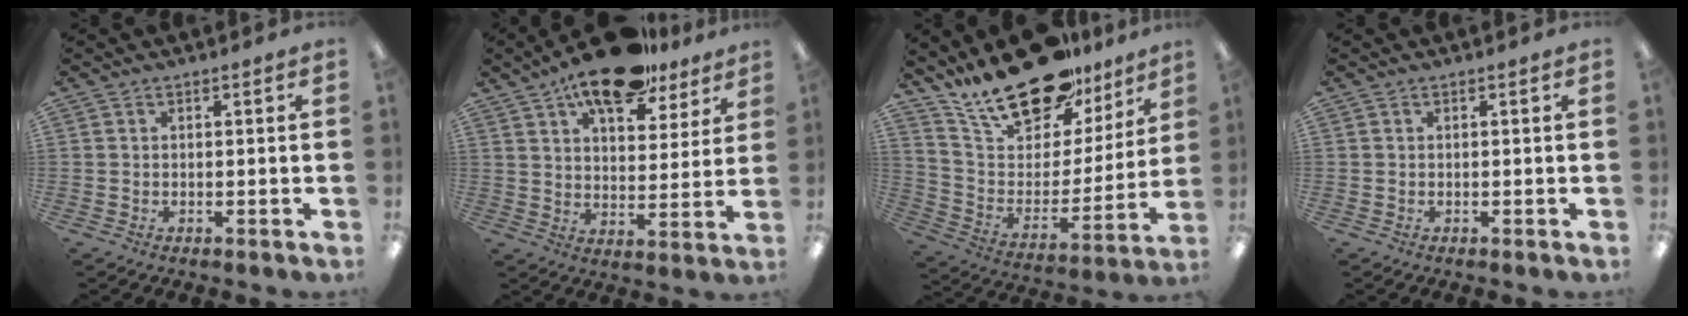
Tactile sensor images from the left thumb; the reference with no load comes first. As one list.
[{"total": 15.8, "force": [11.6, 6.5, 8.5], "torque": [-0.128, -0.060, 0.199]}, {"total": 24.2, "force": [19.1, 9.9, 11.0], "torque": [-0.191, -0.123, 0.335]}, {"total": 0.0}]